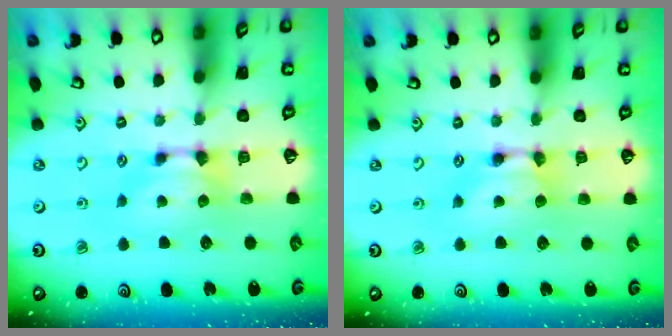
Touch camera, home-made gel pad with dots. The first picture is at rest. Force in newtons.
{"total": 1.2, "press": 1.2, "slide": 0.2}